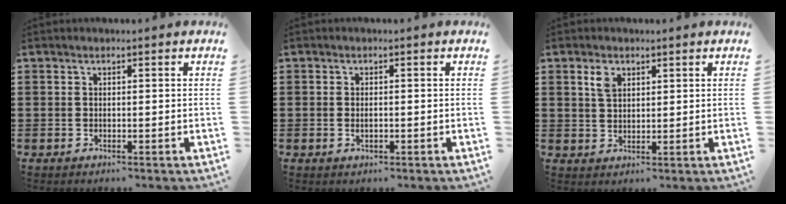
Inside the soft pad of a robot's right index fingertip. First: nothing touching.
{"total": 1.3, "force": [-0.2, 0.5, 1.2], "torque": [-0.023, 0.000, -0.003]}
{"total": 2.8, "force": [1.5, 1.6, 1.7], "torque": [-0.040, 0.006, 0.029]}